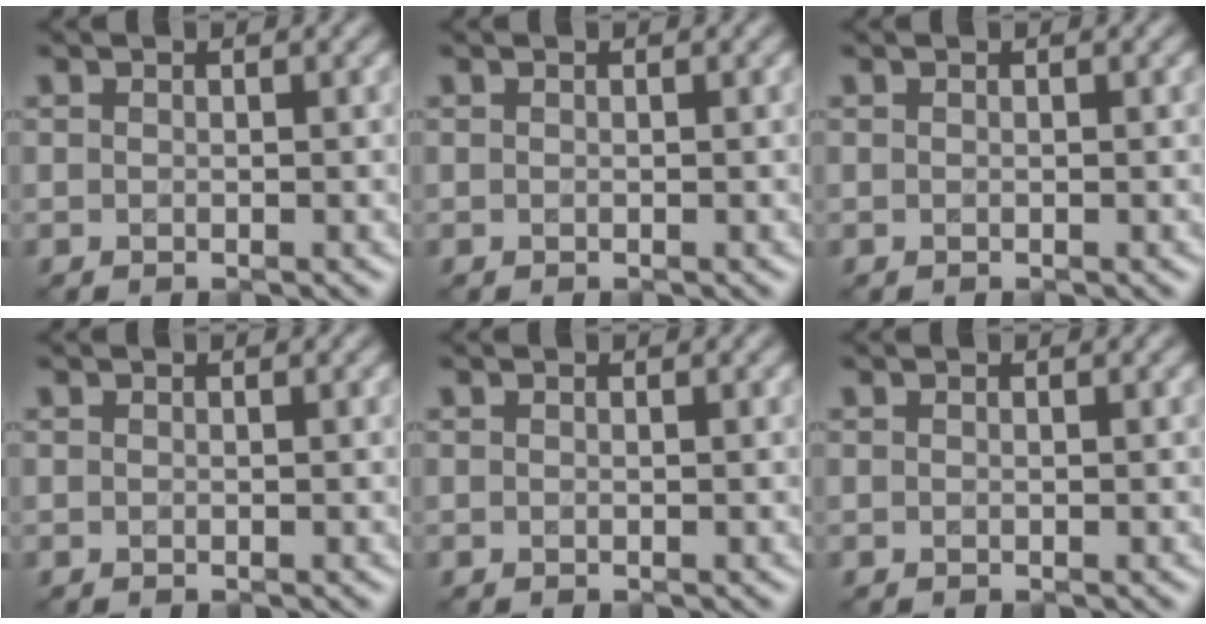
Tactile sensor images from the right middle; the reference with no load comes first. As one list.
[{"total": 0.0}, {"total": 0.0}, {"total": 0.0}, {"total": 0.0}, {"total": 0.0}]